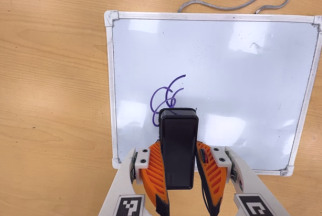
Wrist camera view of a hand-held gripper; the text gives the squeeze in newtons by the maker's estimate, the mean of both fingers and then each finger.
{"total": 5.7, "left": 4.2, "right": 7.3}